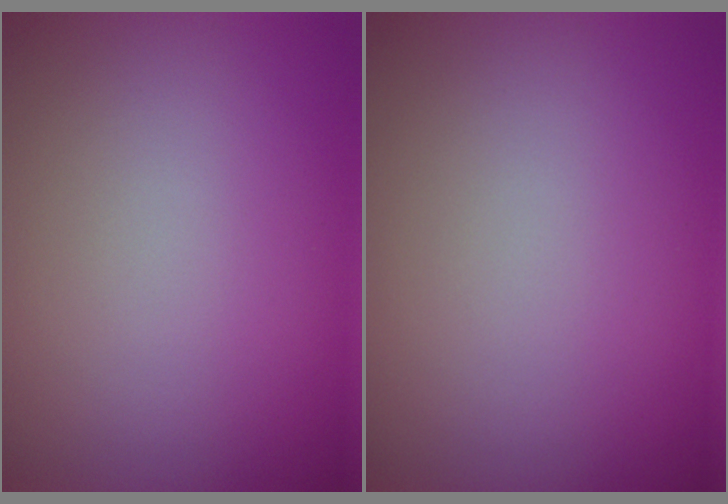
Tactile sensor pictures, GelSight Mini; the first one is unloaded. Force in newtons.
{"total": 0.0}